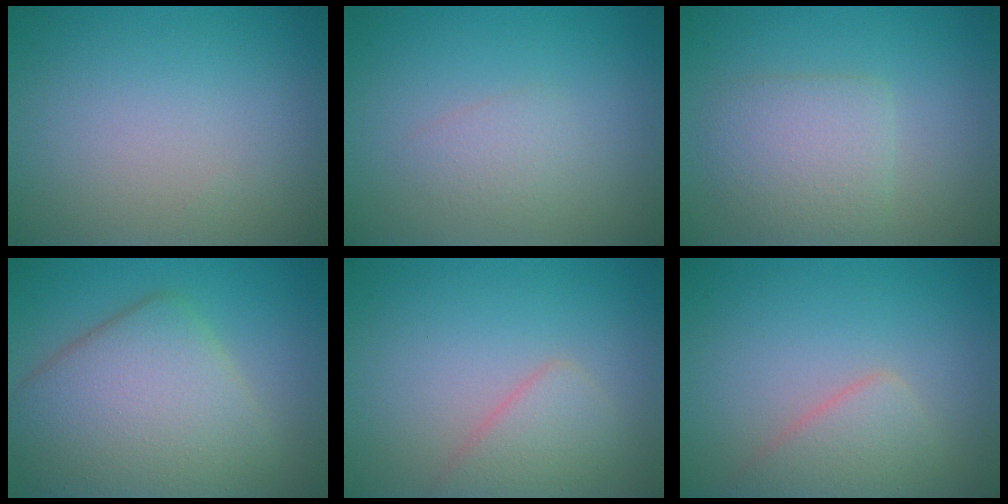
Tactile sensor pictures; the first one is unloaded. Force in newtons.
{"total": 1.4, "press": 1.4, "slide": 0.1}
{"total": 3.4, "press": 3.4, "slide": 0.1}
{"total": 8.6, "press": 8.6, "slide": 0.4}
{"total": 2.6, "press": 2.6, "slide": 0.1}
{"total": 2.9, "press": 2.9, "slide": 0.2}